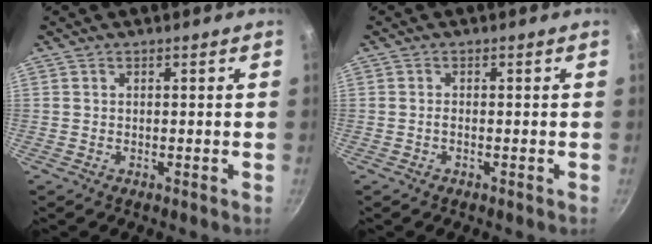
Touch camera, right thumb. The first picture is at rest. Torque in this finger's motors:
{"motor_torque": [-0.33, -0.07, 0.34, -0.30, 0.00]}